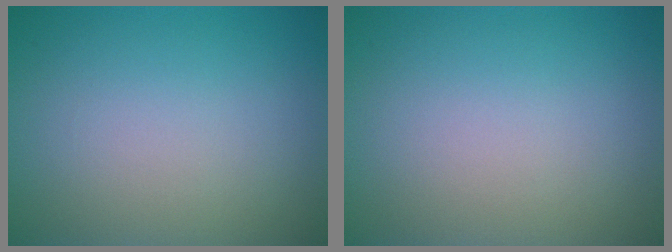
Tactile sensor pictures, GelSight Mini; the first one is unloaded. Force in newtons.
{"total": 0.0}